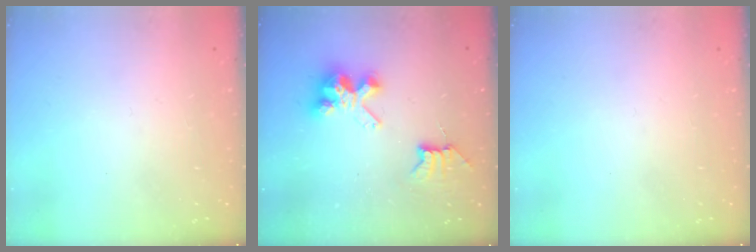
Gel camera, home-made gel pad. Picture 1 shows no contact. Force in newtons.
{"total": 7.8, "press": 7.7, "slide": 0.5}
{"total": 0.0}